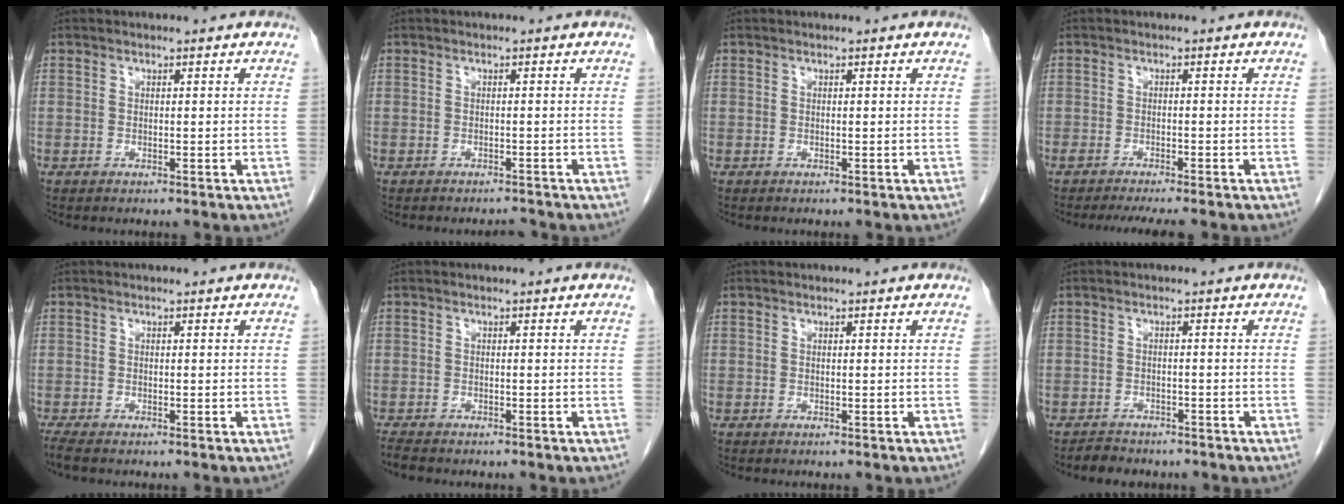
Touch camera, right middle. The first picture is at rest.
{"total": 1.7, "force": [-1.7, 0.0, 0.1], "torque": [-0.003, -0.006, -0.022]}
{"total": 0.0}
{"total": 6.6, "force": [-5.7, 0.7, 3.3], "torque": [-0.039, -0.006, -0.083]}
{"total": 1.9, "force": [-1.6, 0.1, 1.0], "torque": [-0.025, -0.007, -0.028]}
{"total": 2.2, "force": [-1.9, 0.5, 0.9], "torque": [-0.022, -0.007, -0.029]}
{"total": 0.0}
{"total": 3.4, "force": [-3.0, 1.5, 0.8], "torque": [-0.023, -0.003, -0.042]}